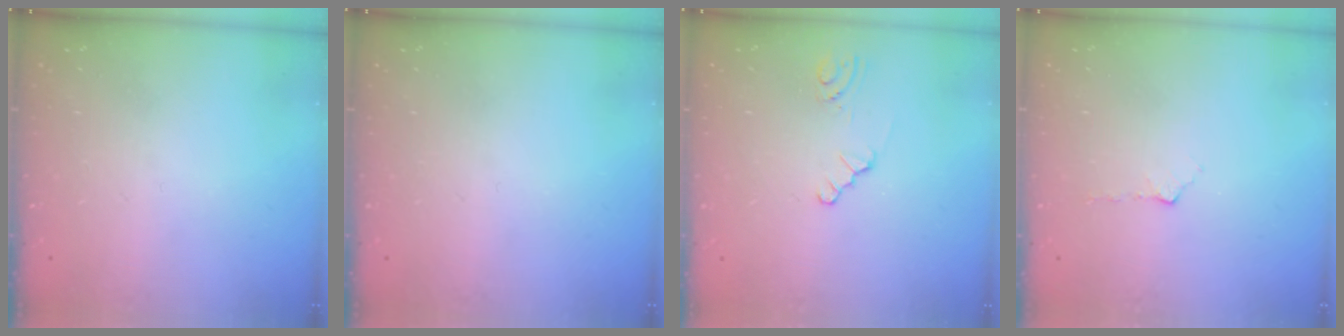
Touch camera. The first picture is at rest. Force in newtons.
{"total": 0.0}
{"total": 1.1, "press": 1.0, "slide": 0.2}
{"total": 4.4, "press": 4.3, "slide": 0.7}